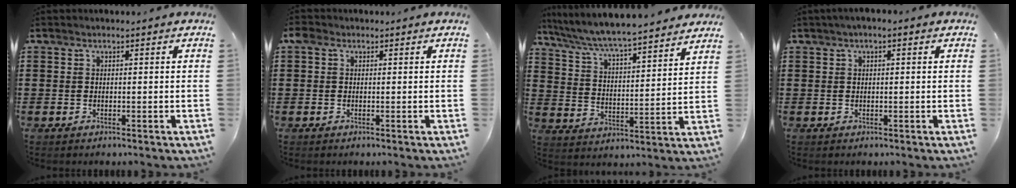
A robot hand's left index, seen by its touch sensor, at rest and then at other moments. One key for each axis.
{"total": 1.1, "fx": 0.0, "fy": 1.0, "fz": 0.6, "tx": -0.016, "ty": 0.007, "tz": -0.002}
{"total": 5.4, "fx": 5.1, "fy": -0.1, "fz": 1.7, "tx": -0.059, "ty": -0.037, "tz": 0.082}
{"total": 1.1, "fx": 0.2, "fy": 0.4, "fz": 1.0, "tx": -0.019, "ty": 0.004, "tz": 0.003}